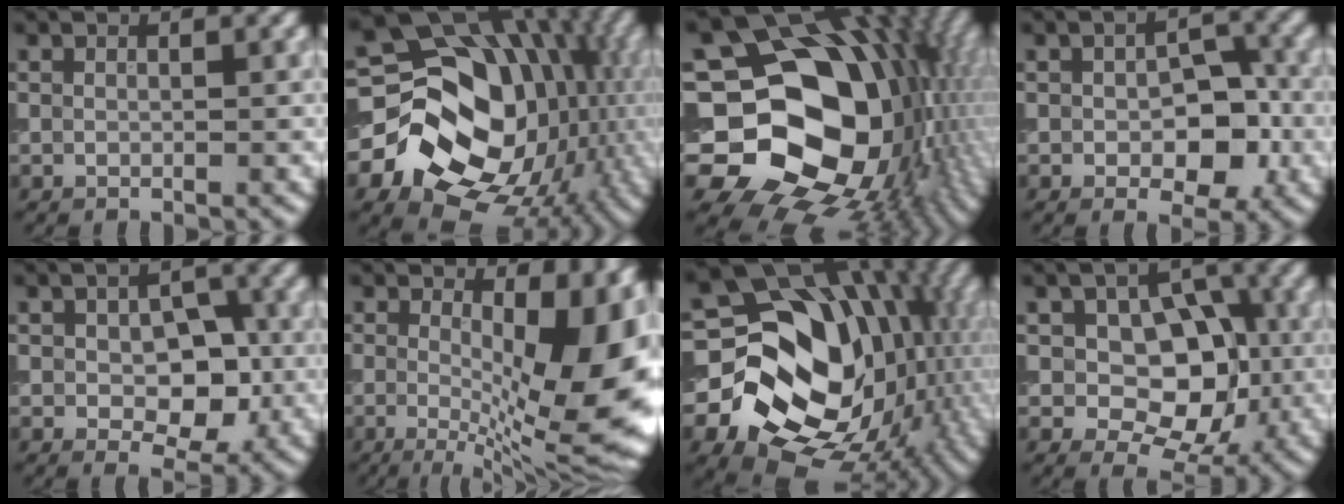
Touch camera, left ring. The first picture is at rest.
{"total": 18.0, "force": [-2.2, 14.6, 10.3], "torque": [-0.159, -0.022, -0.015]}
{"total": 19.0, "force": [-0.8, 14.6, 12.2], "torque": [-0.214, -0.016, -0.003]}
{"total": 5.6, "force": [-1.0, 3.2, 4.4], "torque": [-0.058, -0.004, -0.015]}
{"total": 5.7, "force": [-0.5, 3.4, 4.5], "torque": [-0.065, -0.007, -0.006]}
{"total": 14.7, "force": [0.6, 5.5, 13.6], "torque": [-0.153, -0.003, 0.008]}
{"total": 18.1, "force": [-2.1, 14.5, 10.6], "torque": [-0.161, -0.032, -0.011]}
{"total": 8.5, "force": [-0.2, 5.8, 6.1], "torque": [-0.080, 0.004, -0.012]}